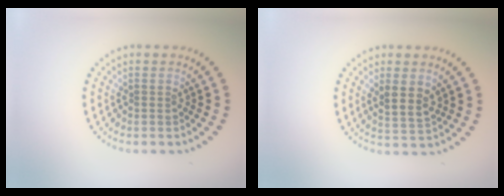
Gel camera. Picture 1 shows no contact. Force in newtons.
{"total": 2.6, "press": 2.3, "slide": 1.1}